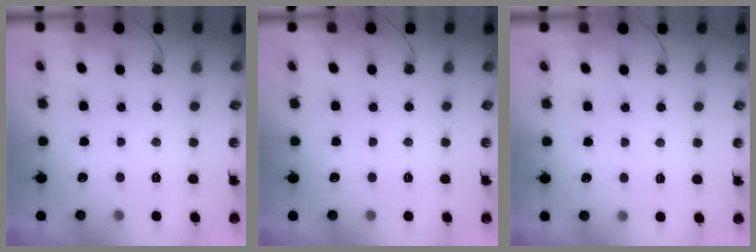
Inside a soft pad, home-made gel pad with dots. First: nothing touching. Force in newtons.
{"total": 0.0}
{"total": 2.7, "press": 2.7, "slide": 0.5}